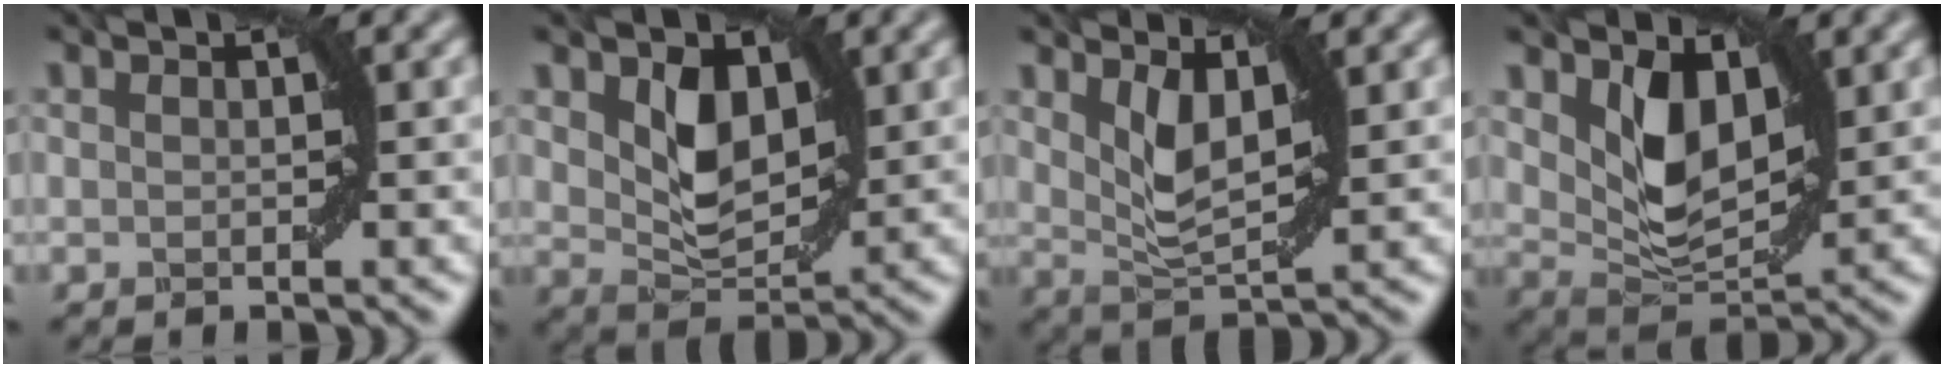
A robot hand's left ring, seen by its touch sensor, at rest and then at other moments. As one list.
[{"total": 4.4, "force": [1.4, 2.8, 3.0], "torque": [-0.064, -0.010, 0.029]}, {"total": 3.6, "force": [1.6, 1.5, 2.9], "torque": [-0.062, -0.008, 0.033]}, {"total": 5.5, "force": [1.8, 3.3, 4.0], "torque": [-0.084, -0.014, 0.037]}]